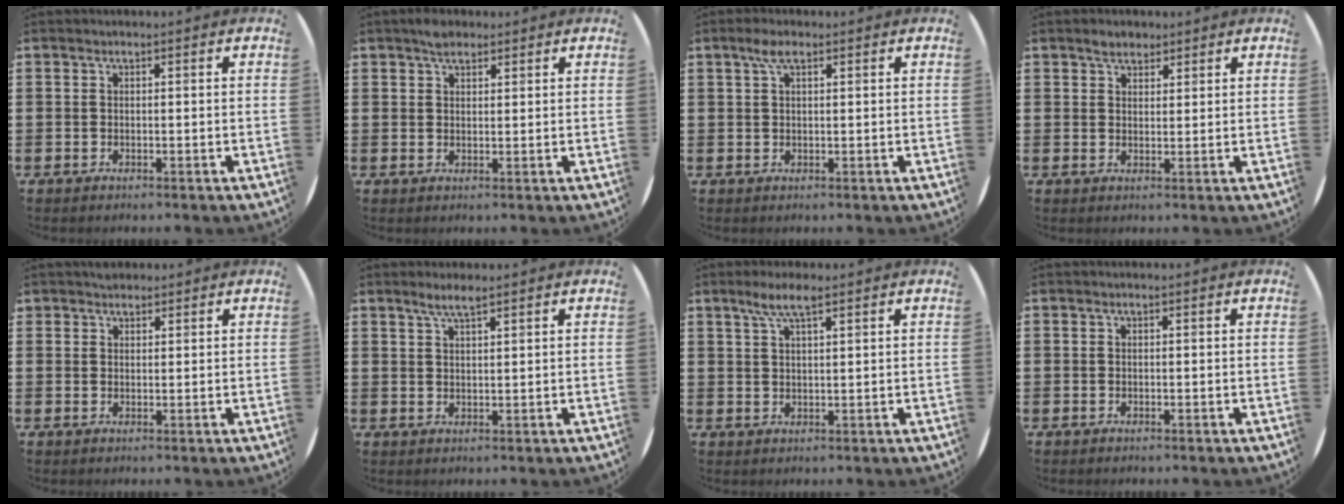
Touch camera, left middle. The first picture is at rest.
{"total": 2.2, "force": [1.8, 0.9, 0.7], "torque": [-0.008, 0.001, 0.033]}
{"total": 2.9, "force": [1.5, 0.9, 2.3], "torque": [-0.050, 0.008, 0.025]}
{"total": 2.2, "force": [1.9, 1.1, 0.5], "torque": [-0.002, 0.002, 0.034]}
{"total": 1.6, "force": [1.5, 0.6, -0.1], "torque": [0.007, 0.001, 0.028]}
{"total": 2.8, "force": [2.2, 0.4, 1.6], "torque": [-0.035, 0.004, 0.040]}
{"total": 4.1, "force": [2.8, 0.9, 2.9], "torque": [-0.063, 0.007, 0.048]}
{"total": 0.0}